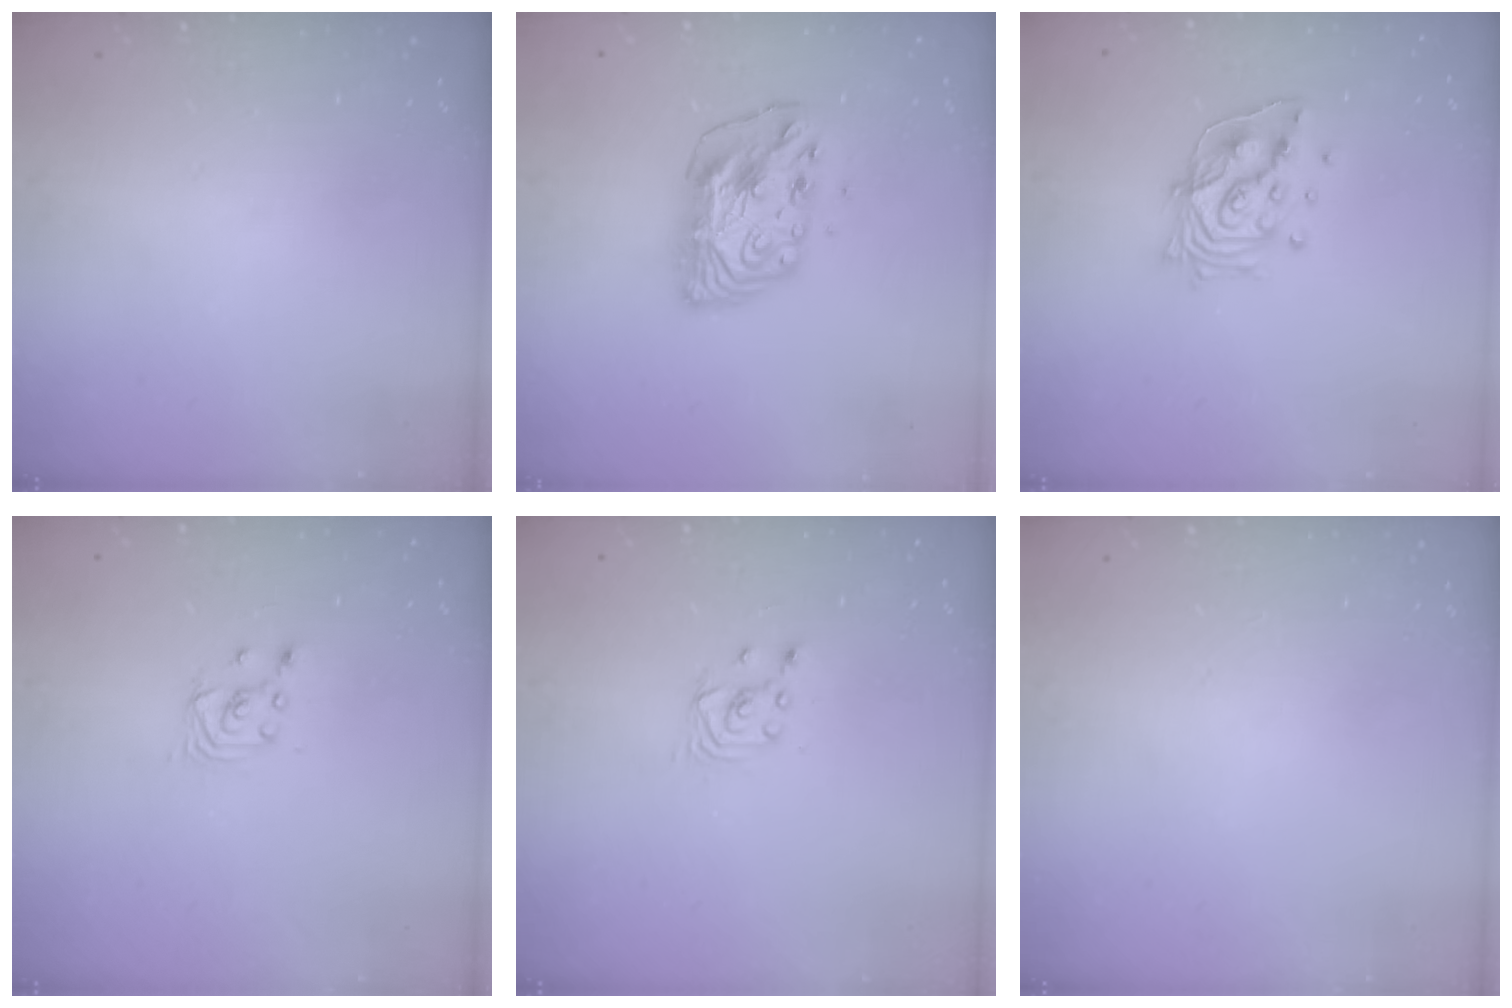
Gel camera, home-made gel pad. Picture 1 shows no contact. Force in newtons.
{"total": 10.2, "press": 10.2, "slide": 0.9}
{"total": 13.7, "press": 13.4, "slide": 3.0}
{"total": 2.5, "press": 2.5, "slide": 0.2}
{"total": 2.2, "press": 2.2, "slide": 0.3}
{"total": 0.0}